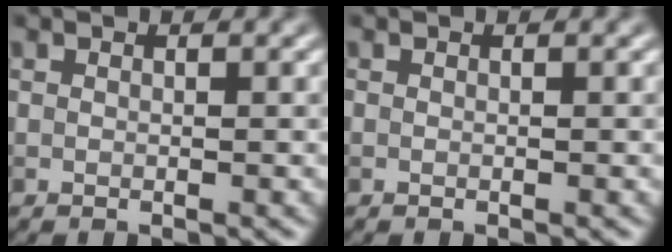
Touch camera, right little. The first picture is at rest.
{"total": 0.0}